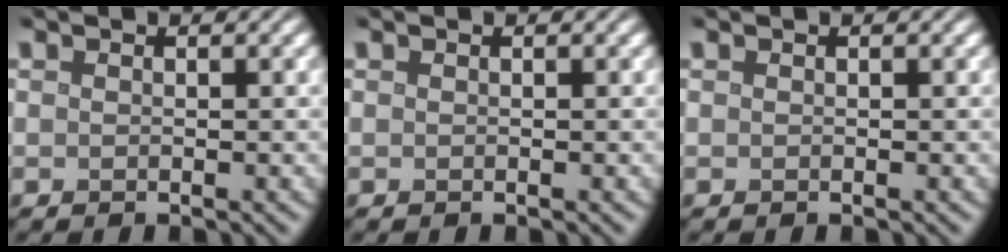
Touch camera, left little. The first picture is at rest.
{"total": 0.0}
{"total": 0.0}